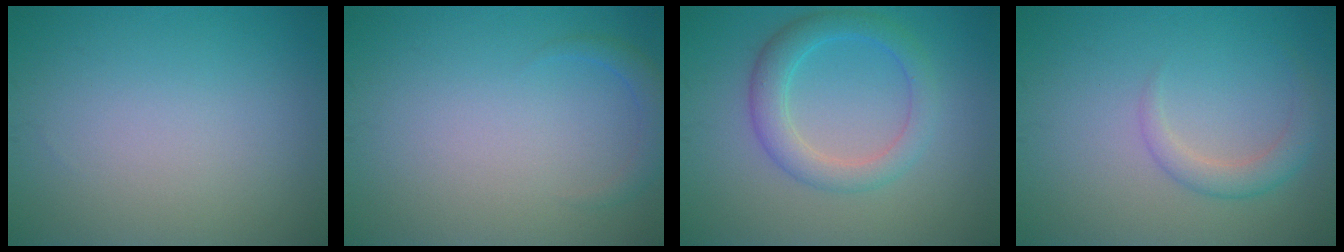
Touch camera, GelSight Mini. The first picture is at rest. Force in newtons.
{"total": 1.5, "press": 1.5, "slide": 0.2}
{"total": 3.8, "press": 3.8, "slide": 0.1}
{"total": 2.3, "press": 2.2, "slide": 0.1}